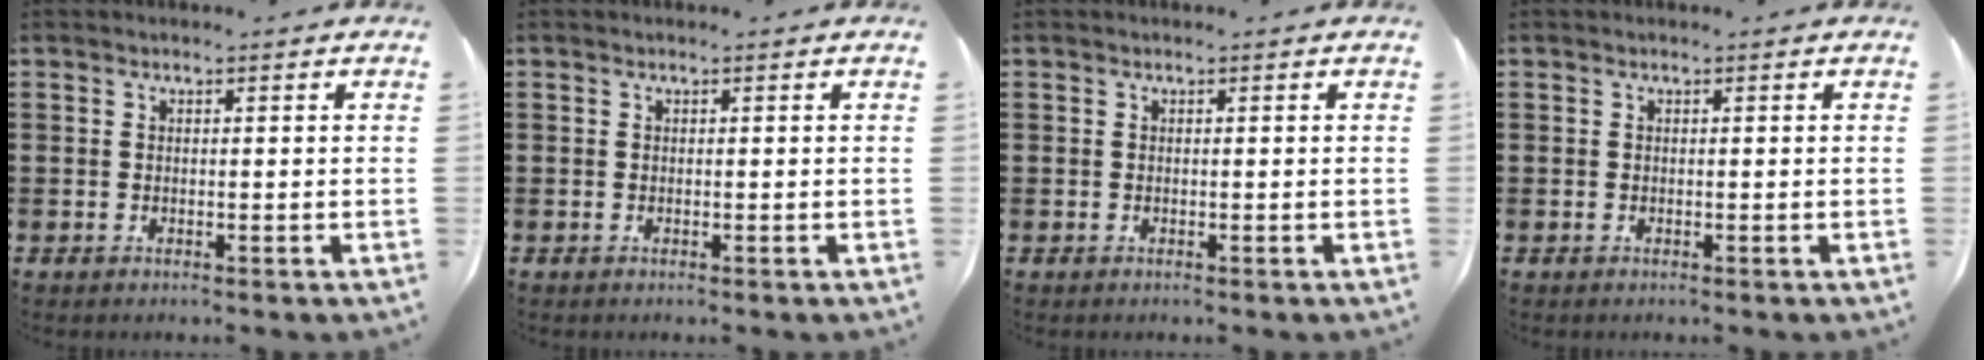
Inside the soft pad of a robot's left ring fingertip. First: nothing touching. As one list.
[{"total": 0.0}, {"total": 0.0}, {"total": 0.0}]